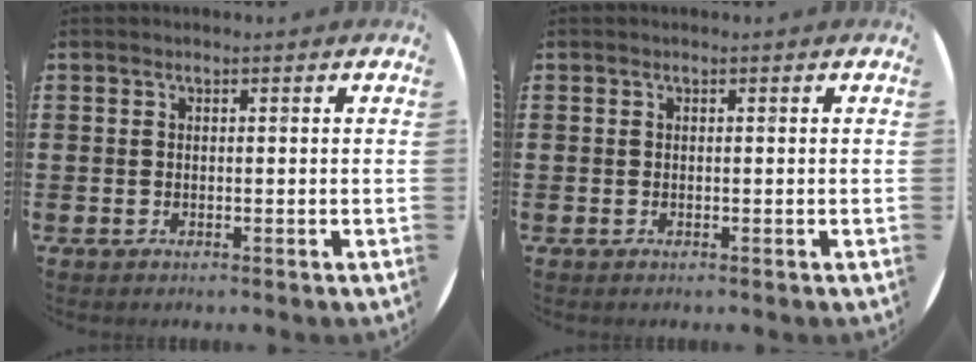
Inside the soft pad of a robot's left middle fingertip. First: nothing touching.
{"total": 0.0}